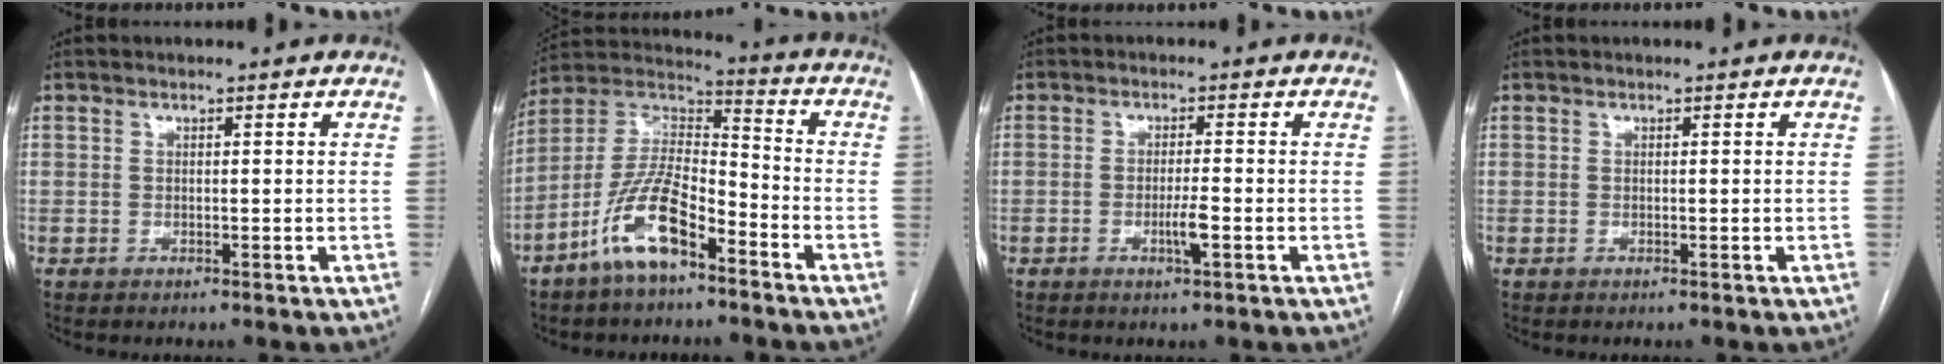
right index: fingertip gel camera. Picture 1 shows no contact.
{"total": 12.9, "force": [-7.5, 4.4, 9.5], "torque": [-0.204, 0.008, -0.141]}
{"total": 3.1, "force": [-1.1, 0.2, 2.9], "torque": [-0.055, -0.004, -0.019]}
{"total": 0.0}